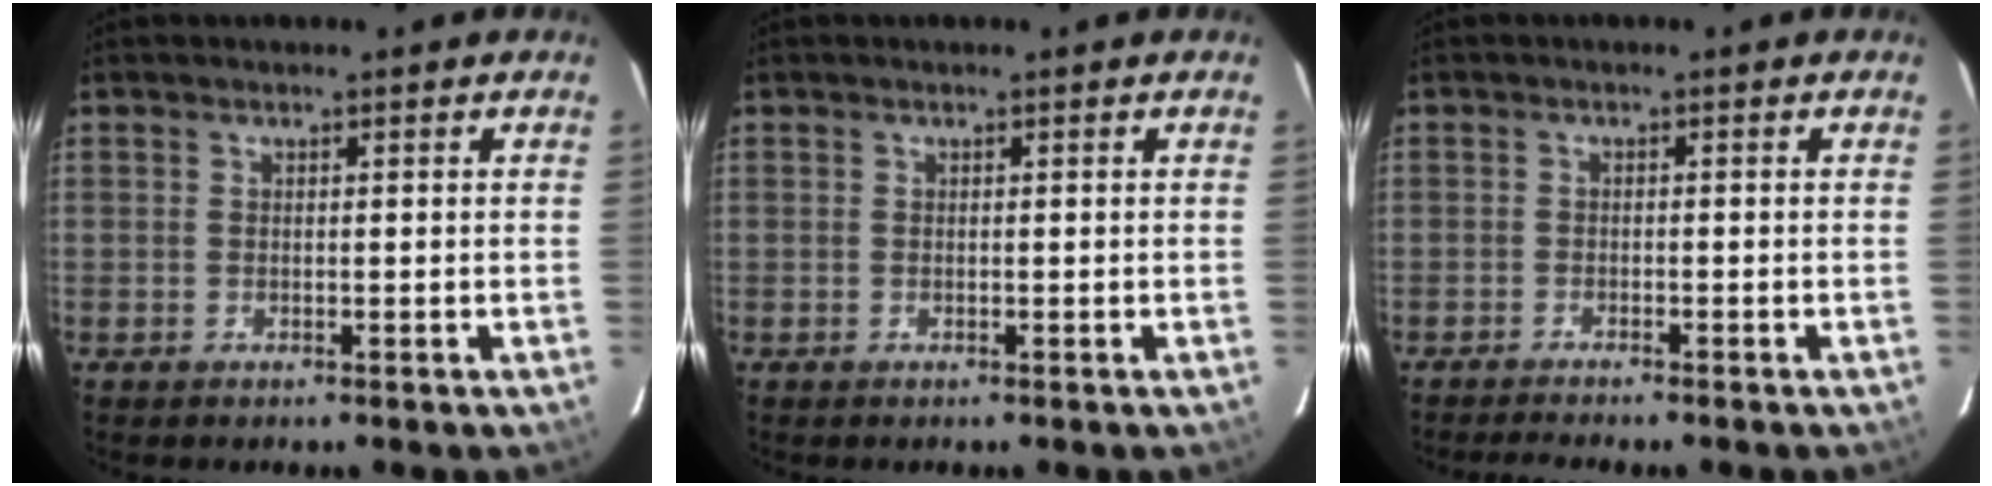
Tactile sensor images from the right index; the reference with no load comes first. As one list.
[{"total": 0.0}, {"total": 4.0, "force": [-3.6, 0.0, 1.7], "torque": [-0.040, -0.009, -0.058]}]